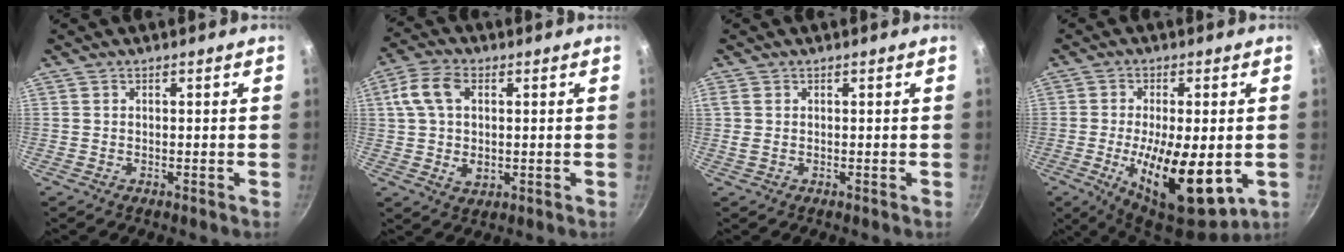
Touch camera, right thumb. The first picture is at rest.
{"total": 10.0, "force": [1.8, 6.3, 7.5], "torque": [-0.141, 0.005, 0.037]}
{"total": 1.5, "force": [0.3, 0.9, 1.1], "torque": [-0.039, 0.004, 0.011]}
{"total": 17.7, "force": [-3.7, 6.9, 15.9], "torque": [-0.258, -0.022, -0.038]}